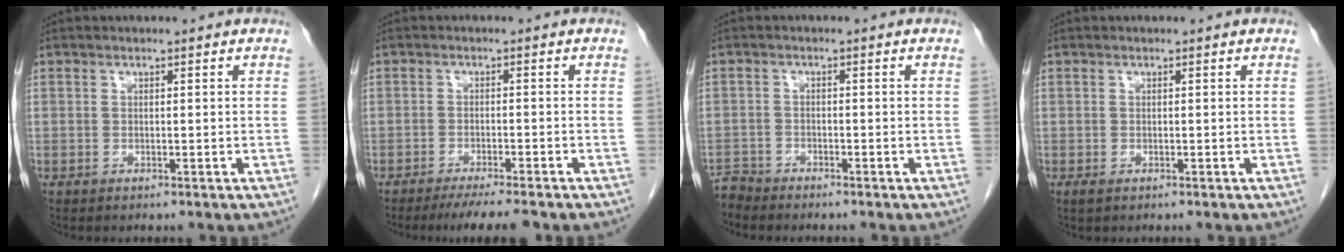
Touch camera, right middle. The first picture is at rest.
{"total": 6.2, "force": [-5.3, -0.1, 3.2], "torque": [-0.043, -0.016, -0.081]}
{"total": 2.3, "force": [-2.2, 0.0, -0.7], "torque": [0.018, -0.010, -0.043]}
{"total": 0.6, "force": [-0.3, 0.3, 0.4], "torque": [-0.009, -0.001, -0.002]}